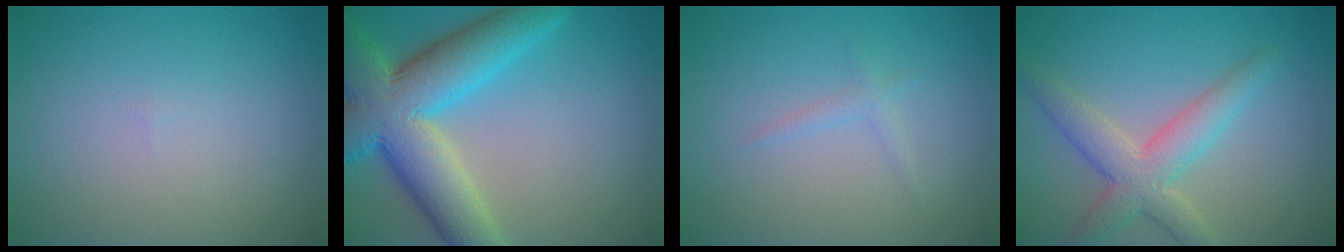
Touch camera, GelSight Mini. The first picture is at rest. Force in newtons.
{"total": 11.2, "press": 11.2, "slide": 0.6}
{"total": 0.9, "press": 0.9, "slide": 0.1}
{"total": 4.6, "press": 4.6, "slide": 0.4}